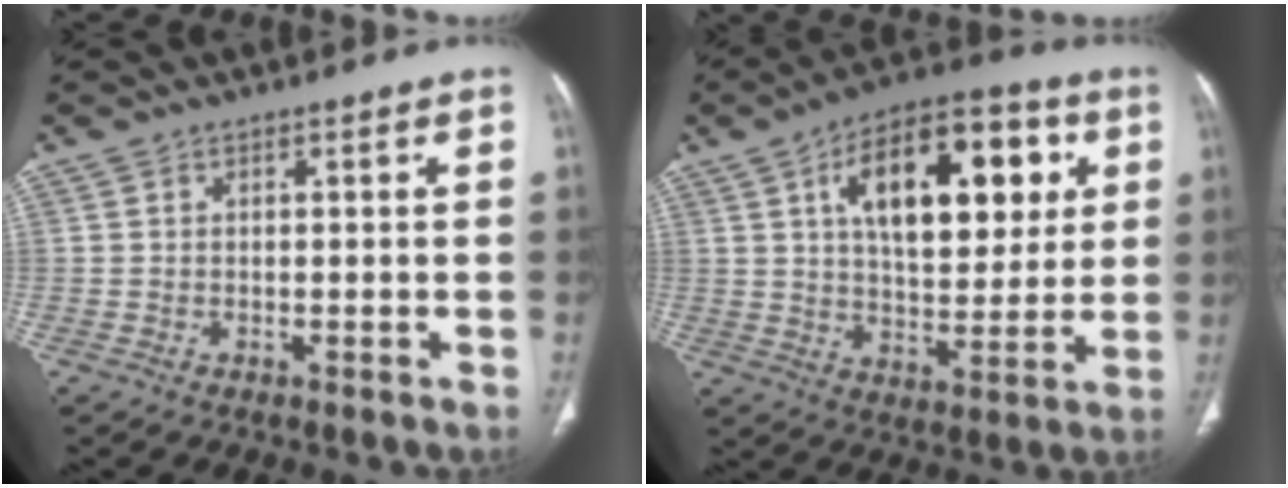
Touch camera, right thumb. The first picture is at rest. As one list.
[{"total": 21.3, "force": [6.8, 10.8, 17.1], "torque": [-0.216, -0.004, 0.101]}]